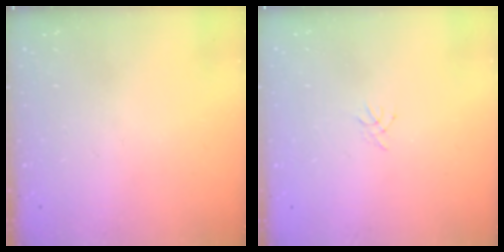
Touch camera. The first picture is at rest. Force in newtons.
{"total": 0.5, "press": 0.4, "slide": 0.3}